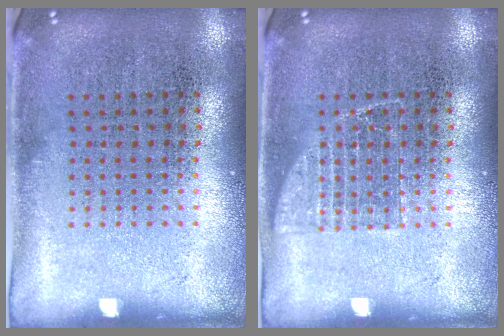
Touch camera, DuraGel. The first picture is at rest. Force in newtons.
{"total": 1.5, "press": 1.5, "slide": 0.3}